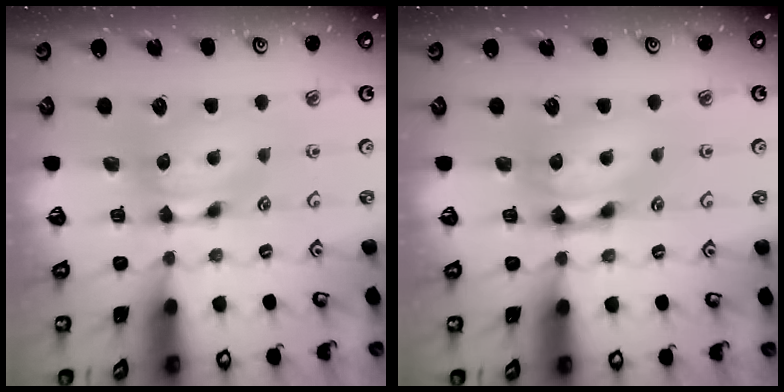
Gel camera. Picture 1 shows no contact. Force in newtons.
{"total": 1.5, "press": 0.7, "slide": 1.4}